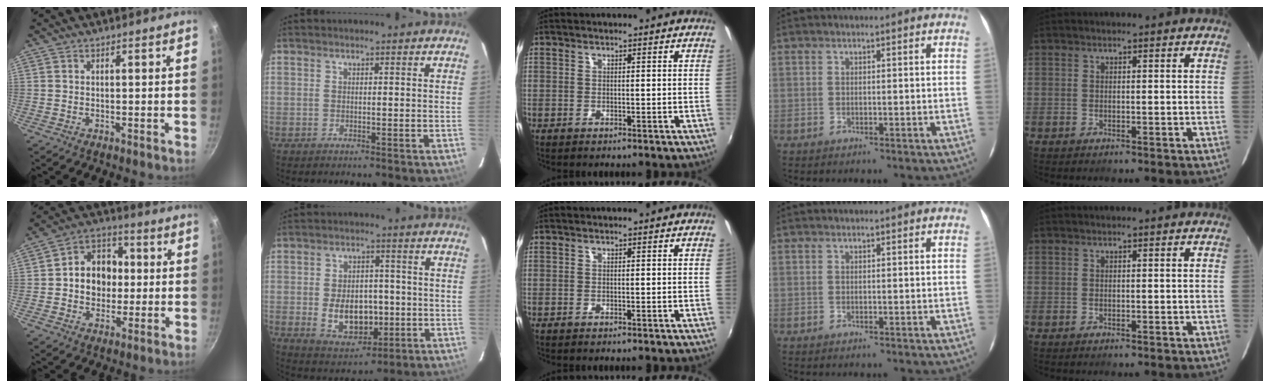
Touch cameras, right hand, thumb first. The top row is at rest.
{"thumb": {"total": 11.2, "force": [0.2, 9.1, 6.6], "torque": [-0.059, 0.019, -0.009]}, "index": {"total": 10.7, "force": [-1.8, 7.2, 7.7], "torque": [-0.153, -0.001, -0.011]}}